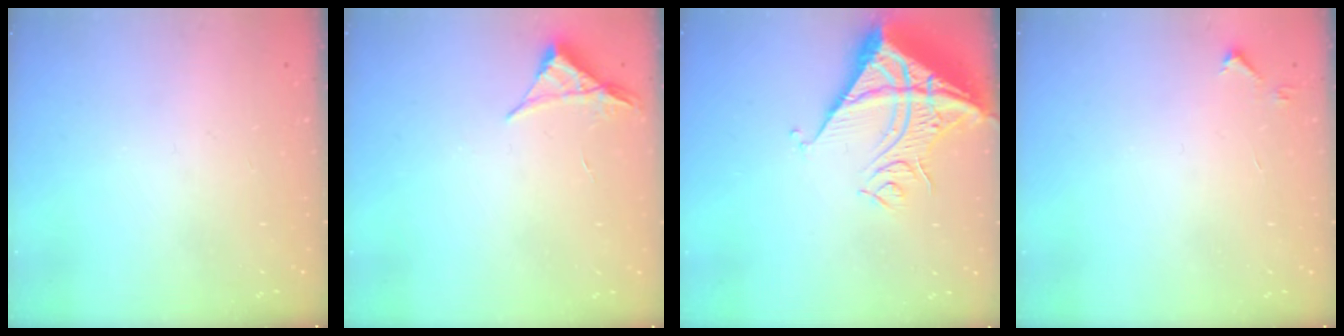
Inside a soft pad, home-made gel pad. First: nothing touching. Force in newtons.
{"total": 3.4, "press": 3.4, "slide": 0.6}
{"total": 14.2, "press": 14.1, "slide": 1.9}
{"total": 3.8, "press": 3.7, "slide": 0.6}